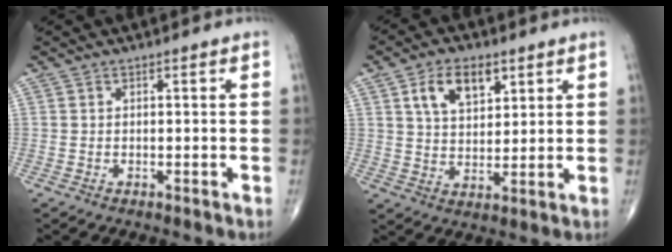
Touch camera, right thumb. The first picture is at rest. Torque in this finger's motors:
{"motor_torque": [-0.44, 1.15, 0.19, -0.06, 0.03]}